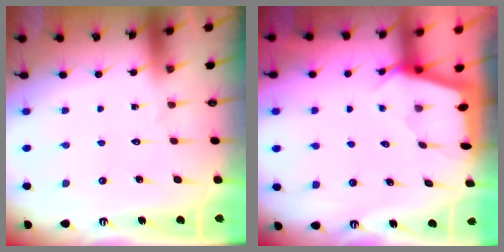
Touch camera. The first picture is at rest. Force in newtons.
{"total": 2.3, "press": 2.3, "slide": 0.3}